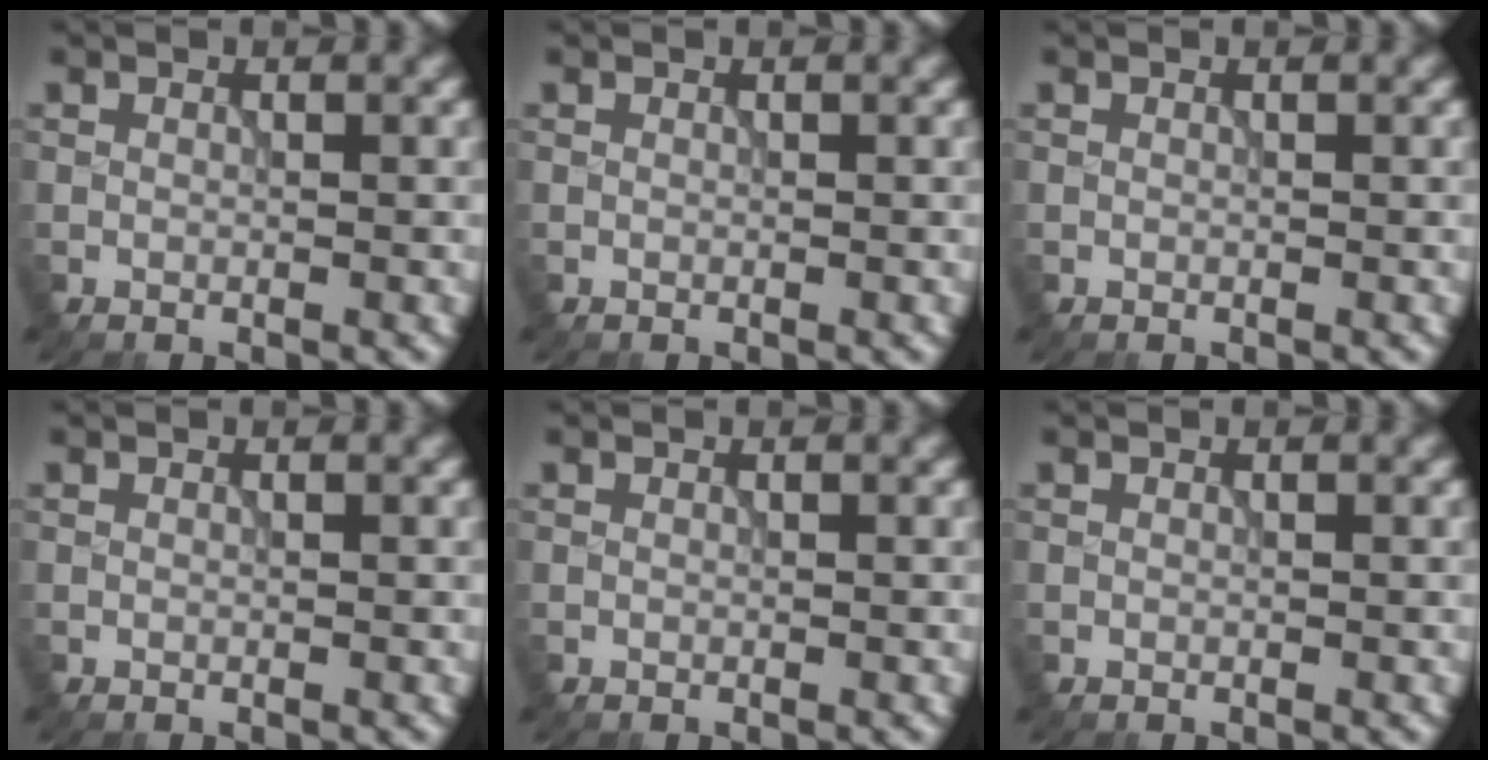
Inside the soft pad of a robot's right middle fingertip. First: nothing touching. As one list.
[{"total": 0.0}, {"total": 0.0}, {"total": 0.0}, {"total": 0.0}, {"total": 0.0}]